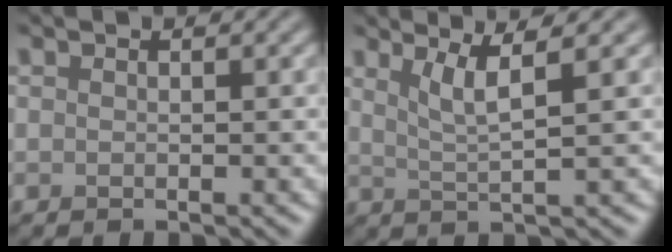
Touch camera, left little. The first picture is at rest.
{"total": 3.1, "force": [1.5, 0.5, 2.7], "torque": [-0.045, -0.002, 0.033]}